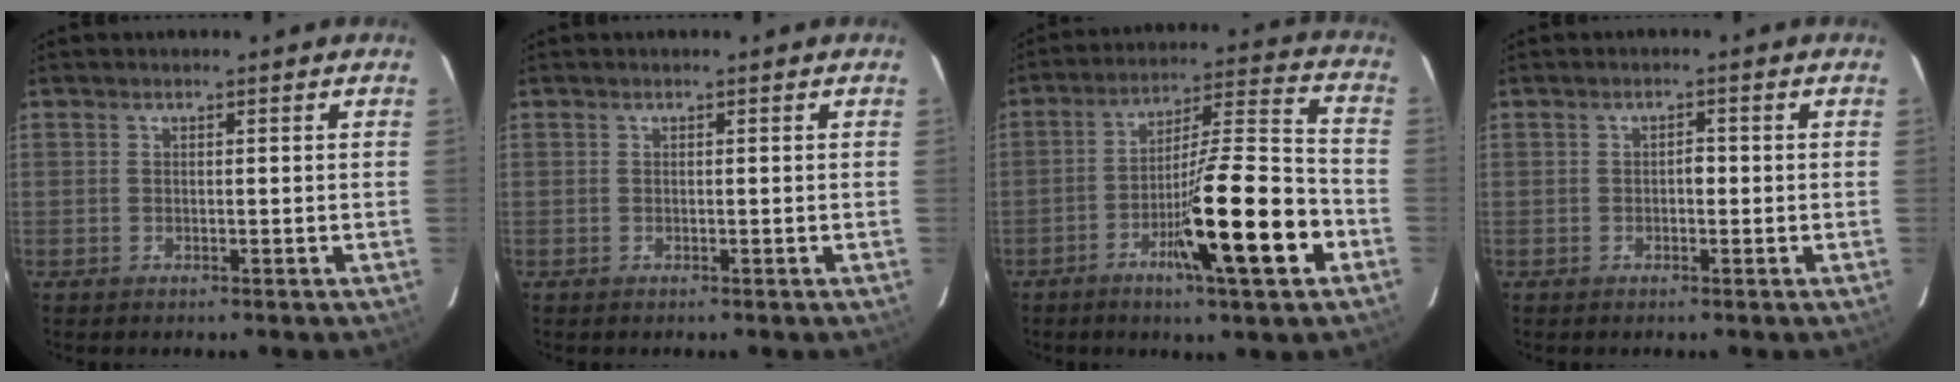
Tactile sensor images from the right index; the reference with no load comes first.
{"total": 0.0}
{"total": 16.5, "force": [-6.6, 0.6, 15.1], "torque": [-0.244, -0.007, -0.105]}
{"total": 1.3, "force": [-0.3, 0.6, 1.1], "torque": [-0.013, 0.005, -0.007]}